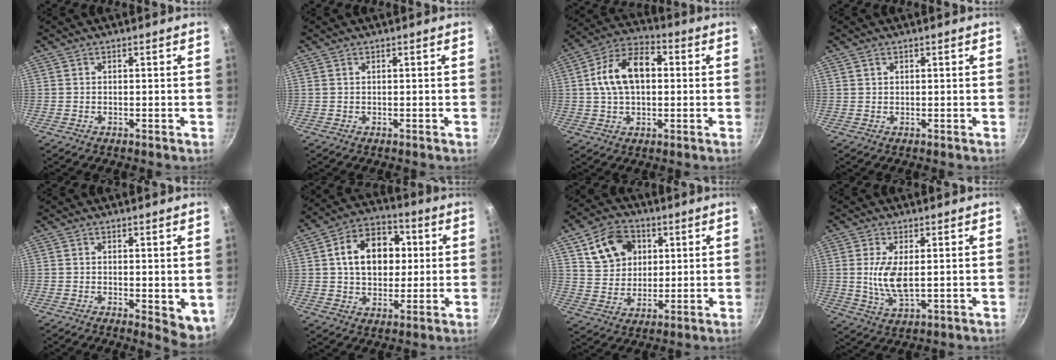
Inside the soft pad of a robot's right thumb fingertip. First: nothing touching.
{"total": 0.0}
{"total": 13.7, "force": [1.6, 8.6, 10.6], "torque": [-0.164, 0.030, 0.013]}
{"total": 0.8, "force": [0.4, 0.5, 0.3], "torque": [-0.007, 0.003, 0.008]}
{"total": 5.7, "force": [0.2, 2.5, 5.1], "torque": [-0.055, -0.007, 0.007]}
{"total": 15.1, "force": [2.6, 11.0, 10.0], "torque": [-0.120, 0.018, 0.031]}
{"total": 12.2, "force": [4.5, 9.4, 6.2], "torque": [-0.087, -0.002, 0.083]}
{"total": 7.2, "force": [0.8, 3.0, 6.5], "torque": [-0.130, -0.010, 0.019]}